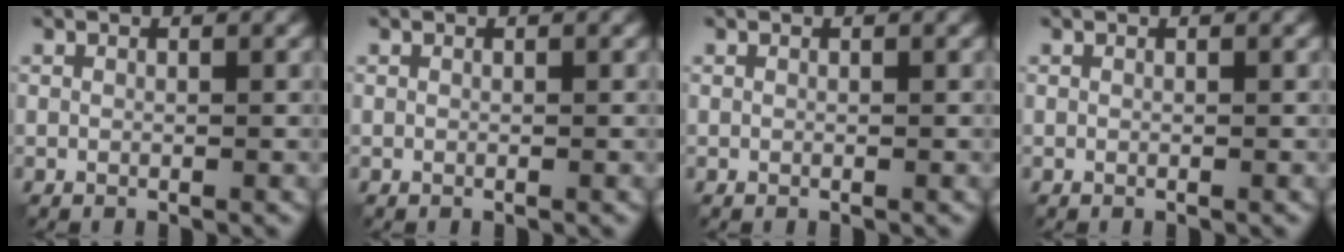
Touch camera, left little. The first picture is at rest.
{"total": 0.0}
{"total": 0.0}
{"total": 0.0}